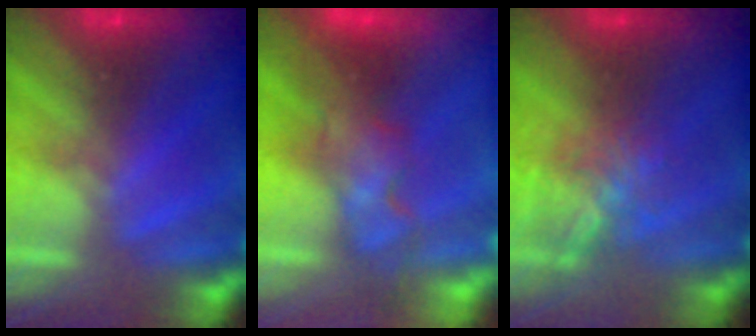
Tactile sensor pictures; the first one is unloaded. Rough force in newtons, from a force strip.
{"total": 3.7}
{"total": 4.5}